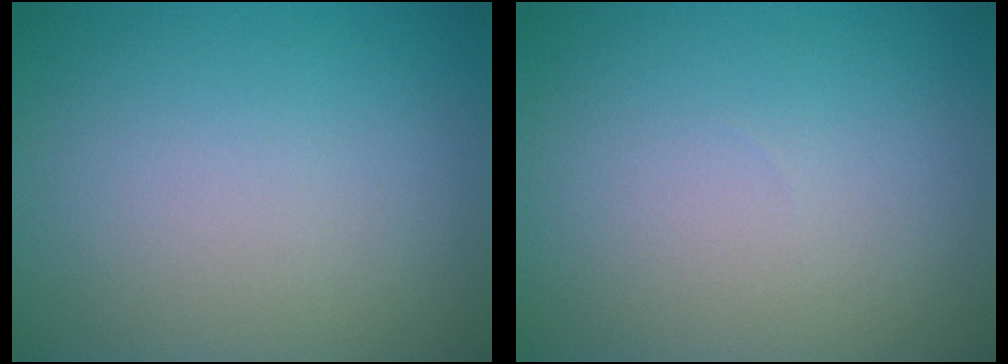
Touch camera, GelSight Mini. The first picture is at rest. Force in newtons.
{"total": 0.0}